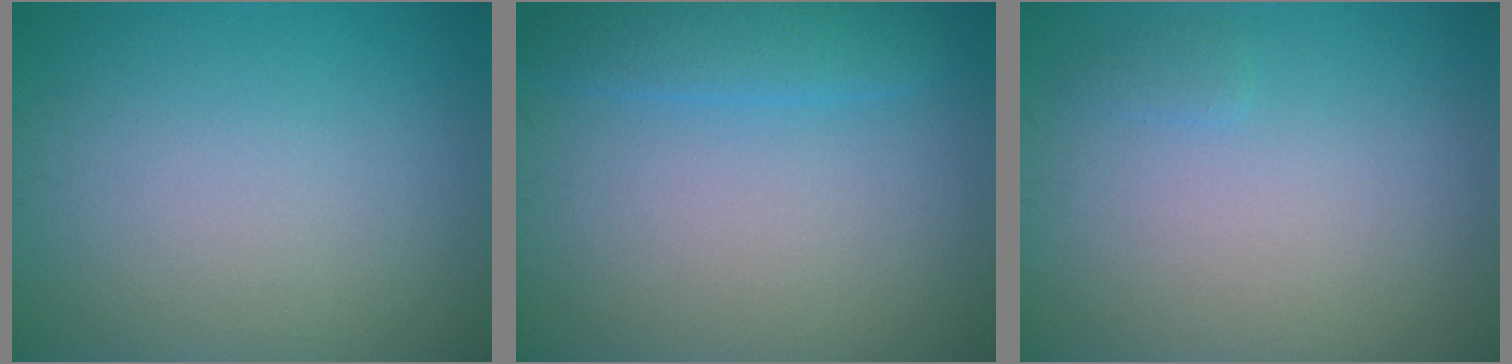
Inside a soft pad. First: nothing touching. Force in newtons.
{"total": 2.4, "press": 2.4, "slide": 0.2}
{"total": 0.6, "press": 0.6, "slide": 0.1}